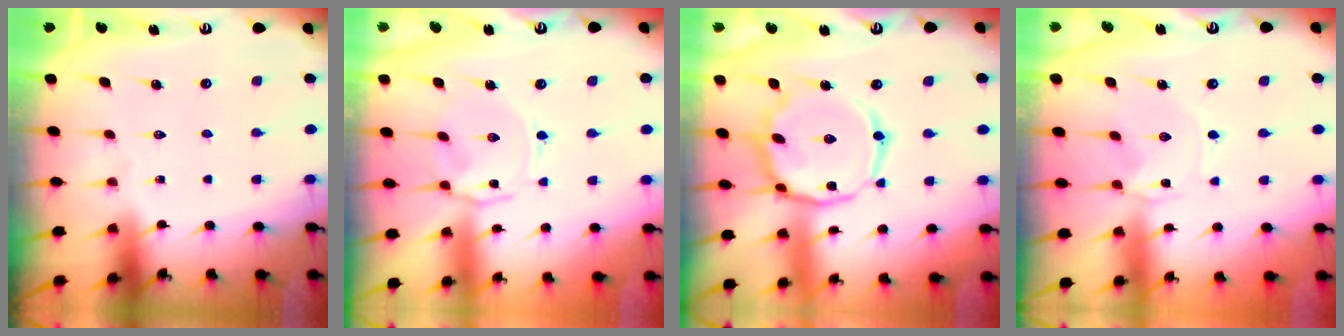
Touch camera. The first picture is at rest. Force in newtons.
{"total": 2.5, "press": 2.5, "slide": 0.6}
{"total": 15.7, "press": 15.7, "slide": 1.1}
{"total": 0.0}